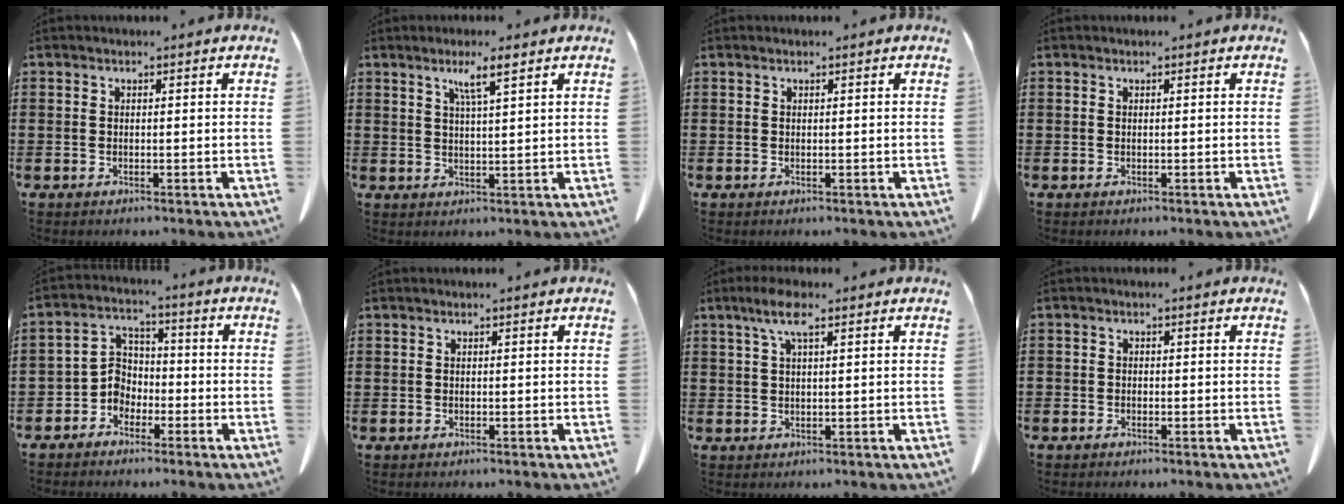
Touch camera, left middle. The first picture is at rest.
{"total": 4.0, "force": [2.7, 0.1, 3.0], "torque": [-0.056, -0.002, 0.044]}
{"total": 0.0}
{"total": 0.0}
{"total": 4.1, "force": [-2.6, 3.1, 0.9], "torque": [-0.035, 0.003, -0.060]}
{"total": 0.0}
{"total": 4.8, "force": [2.3, 1.2, 4.0], "torque": [-0.084, 0.007, 0.040]}
{"total": 0.8, "force": [-0.7, 0.4, 0.2], "torque": [-0.006, 0.000, -0.014]}